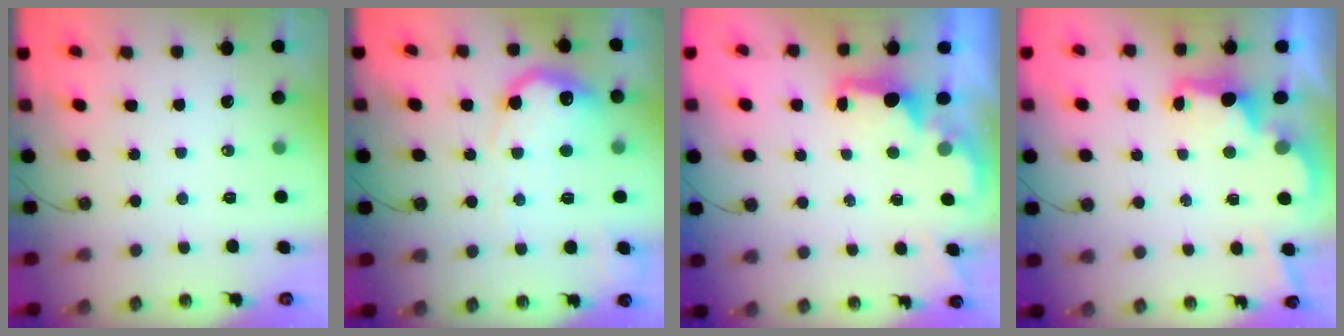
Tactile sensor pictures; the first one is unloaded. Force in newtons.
{"total": 14.9, "press": 14.9, "slide": 0.8}
{"total": 1.8, "press": 1.7, "slide": 0.7}
{"total": 2.6, "press": 2.4, "slide": 0.8}